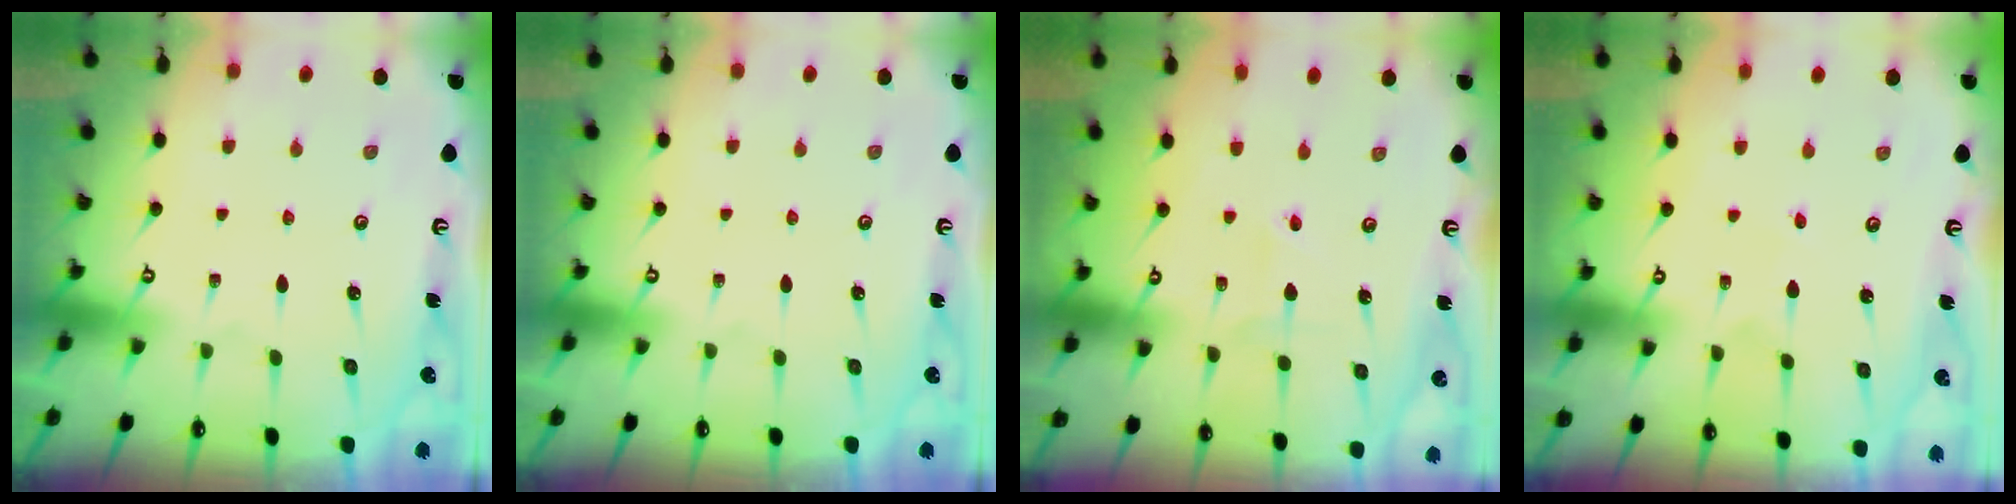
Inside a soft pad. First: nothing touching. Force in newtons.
{"total": 0.0}
{"total": 1.6, "press": 1.5, "slide": 0.5}
{"total": 1.6, "press": 1.6, "slide": 0.1}